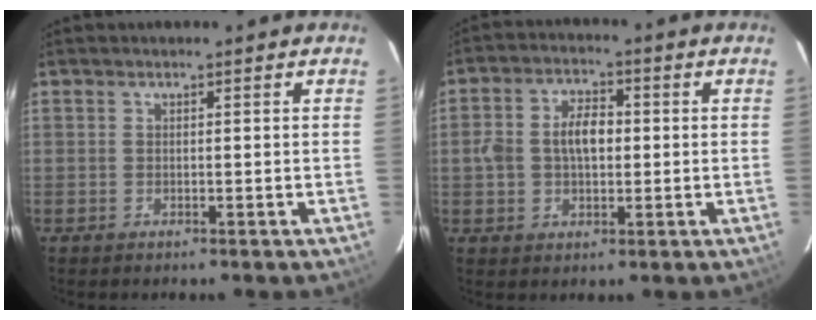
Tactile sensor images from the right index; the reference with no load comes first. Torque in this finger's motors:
{"motor_torque": [0.21, 0.05, 0.19, 0.09]}